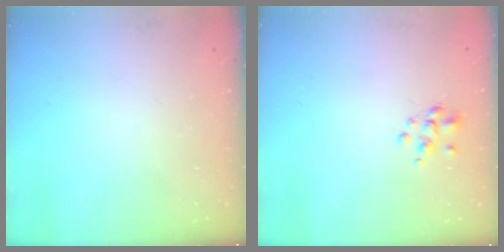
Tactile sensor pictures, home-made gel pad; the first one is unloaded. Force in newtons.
{"total": 2.7, "press": 2.5, "slide": 0.9}